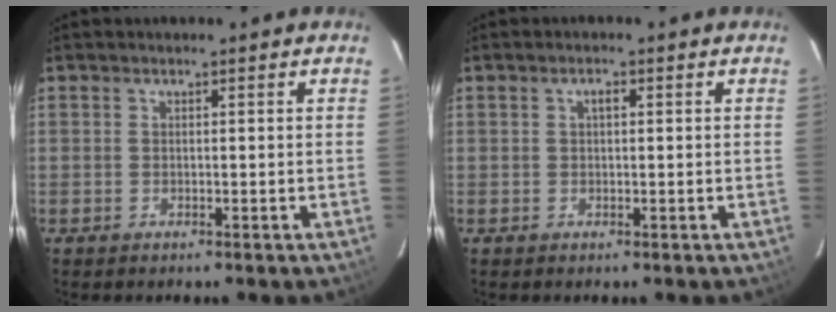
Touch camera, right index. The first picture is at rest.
{"total": 1.3, "force": [0.3, 0.6, 1.0], "torque": [-0.018, 0.007, 0.004]}